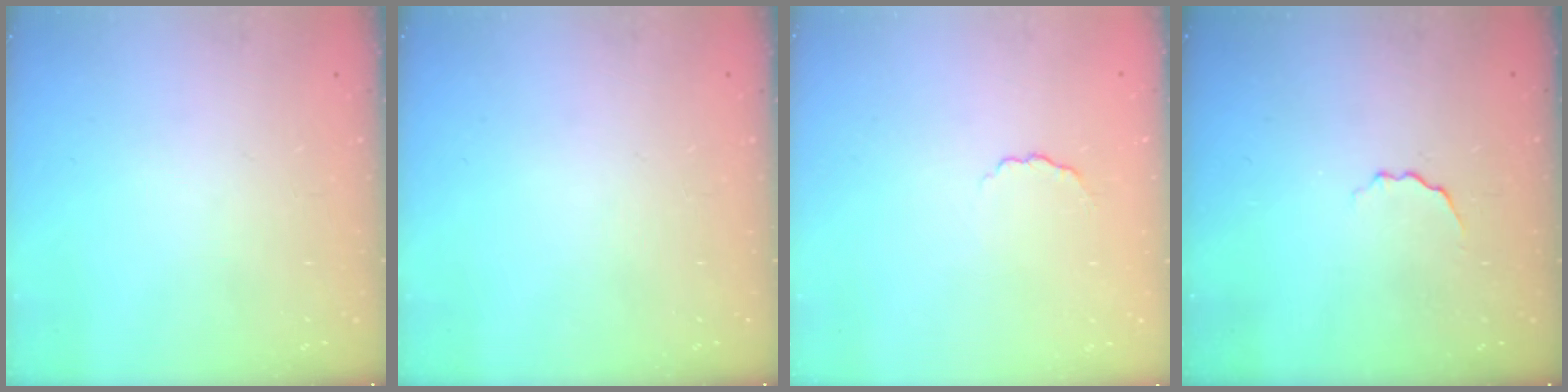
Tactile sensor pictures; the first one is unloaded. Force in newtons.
{"total": 0.0}
{"total": 2.6, "press": 2.5, "slide": 0.8}
{"total": 3.0, "press": 2.9, "slide": 0.7}